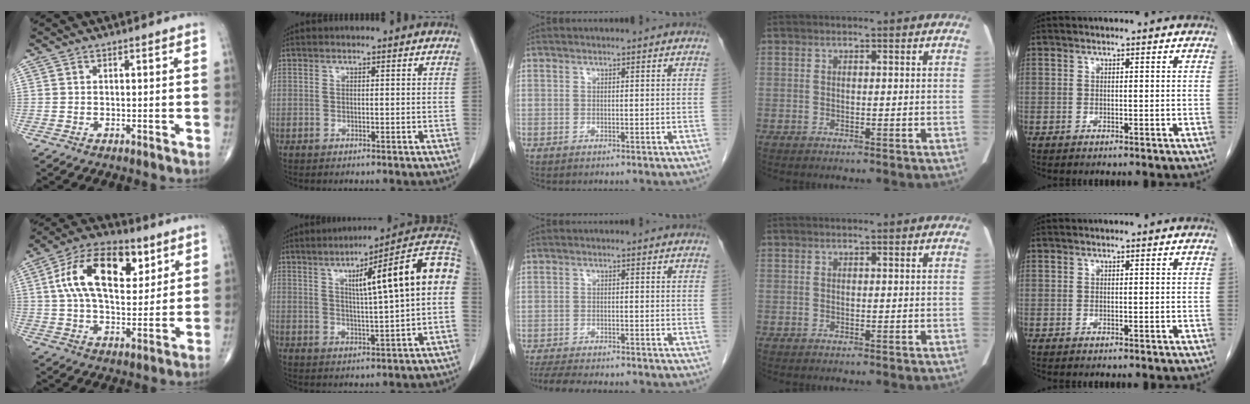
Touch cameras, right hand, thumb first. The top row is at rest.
{"thumb": {"total": 18.5, "force": [6.2, 10.1, 14.2], "torque": [-0.220, -0.002, 0.102]}, "index": {"total": 17.2, "force": [3.5, 1.0, 16.8], "torque": [-0.232, 0.034, 0.041]}, "middle": {"total": 10.5, "force": [-9.2, 2.0, 4.7], "torque": [-0.073, -0.011, -0.130]}}